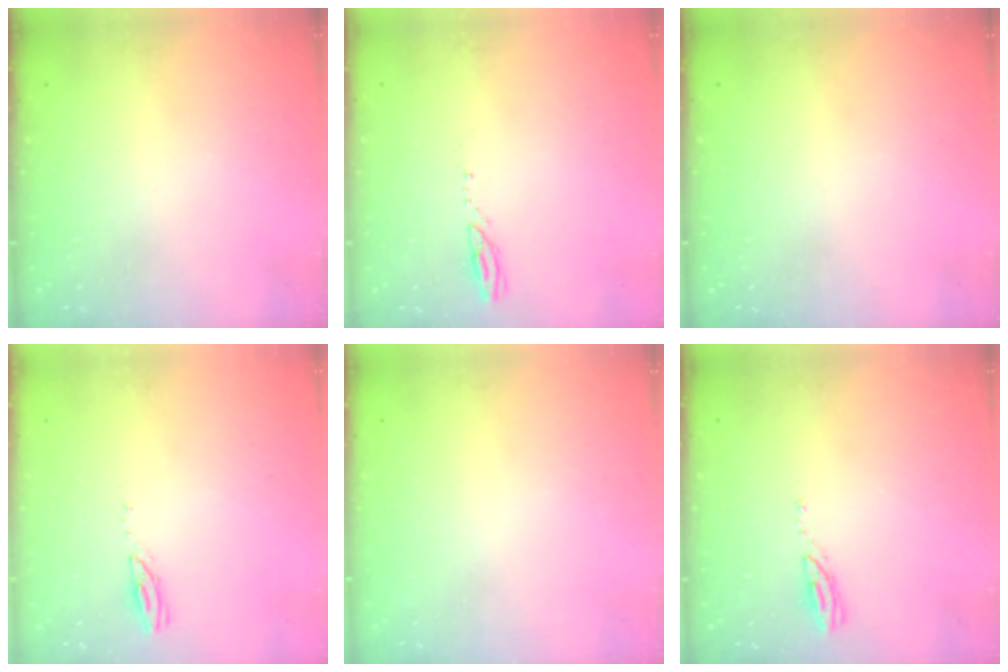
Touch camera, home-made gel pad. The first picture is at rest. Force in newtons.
{"total": 2.5, "press": 2.5, "slide": 0.2}
{"total": 0.0}
{"total": 3.1, "press": 3.1, "slide": 0.4}
{"total": 0.0}
{"total": 2.9, "press": 2.9, "slide": 0.3}